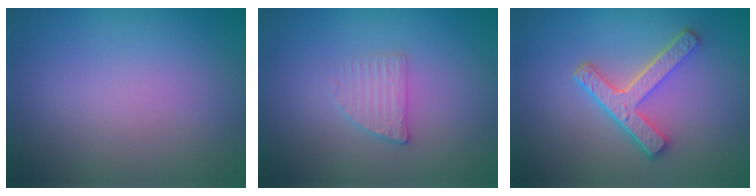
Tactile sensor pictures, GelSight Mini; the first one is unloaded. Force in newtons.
{"total": 1.9, "press": 1.9, "slide": 0.4}
{"total": 4.7, "press": 3.6, "slide": 3.1}